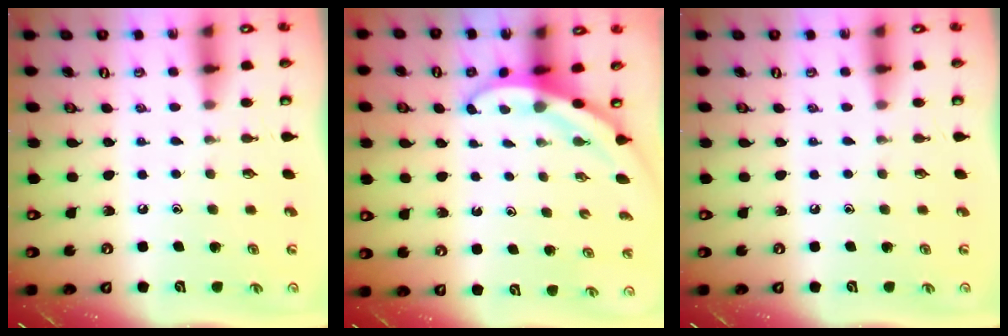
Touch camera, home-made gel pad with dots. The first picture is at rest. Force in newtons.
{"total": 3.0, "press": 3.0, "slide": 0.2}
{"total": 0.0}